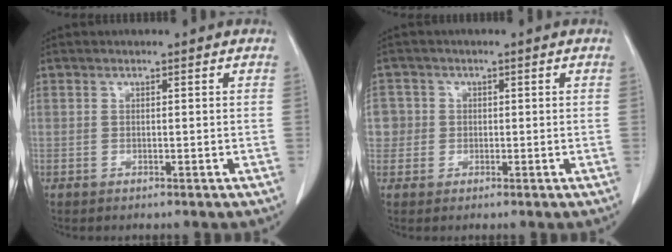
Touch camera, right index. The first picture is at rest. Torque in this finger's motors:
{"motor_torque": [0.06, 0.00, 0.04, 0.01]}